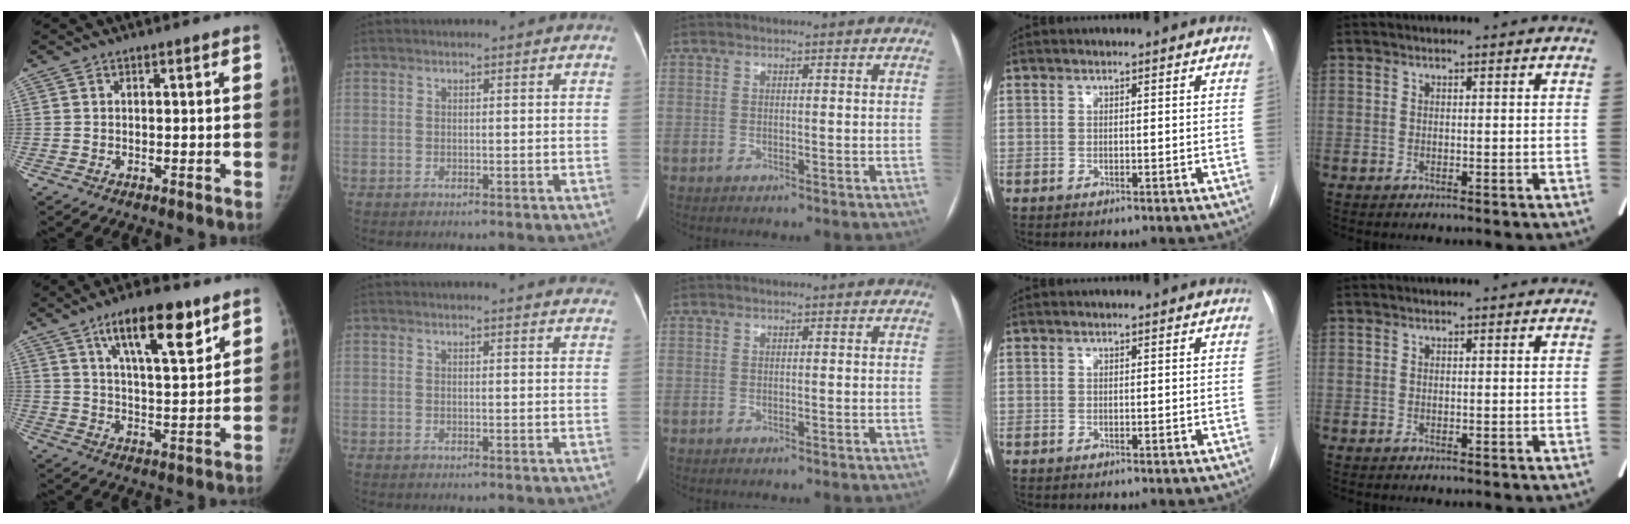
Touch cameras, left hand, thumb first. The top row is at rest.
{"thumb": {"total": 14.2, "force": [8.2, 4.4, 10.6], "torque": [-0.148, -0.039, 0.135]}, "index": {"total": 10.6, "force": [10.2, 1.3, 2.7], "torque": [-0.013, -0.009, 0.091]}}